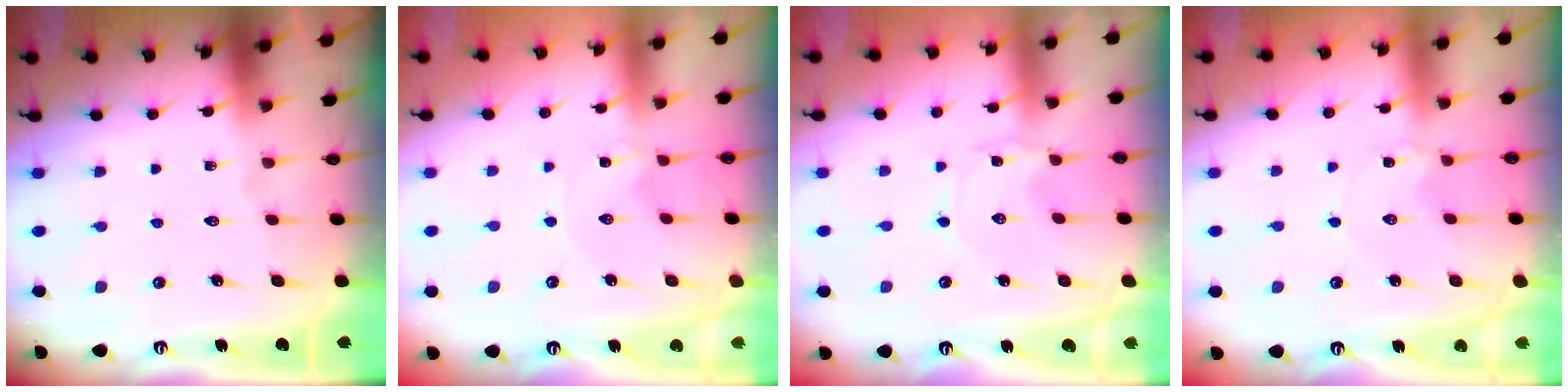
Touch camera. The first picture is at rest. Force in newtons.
{"total": 0.6, "press": 0.6, "slide": 0.1}
{"total": 0.6, "press": 0.6, "slide": 0.1}
{"total": 1.4, "press": 1.4, "slide": 0.2}